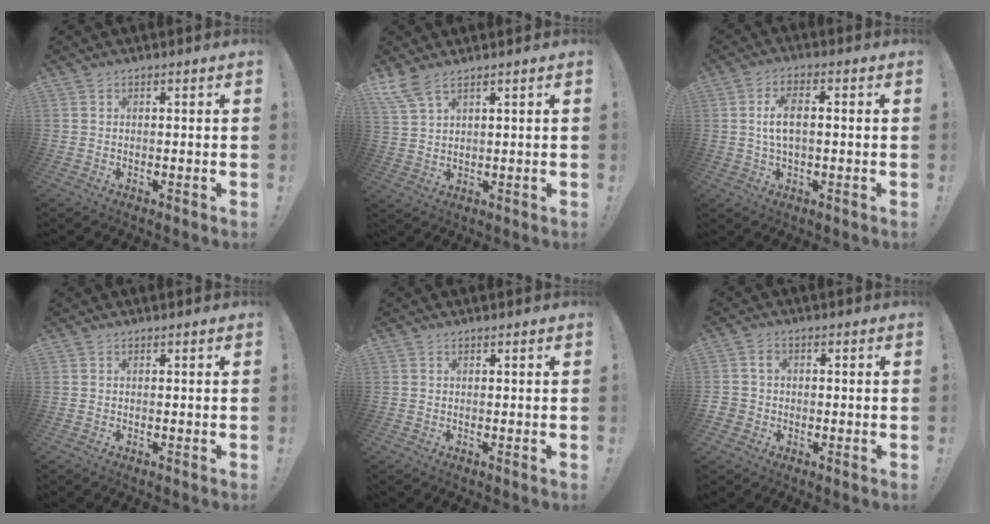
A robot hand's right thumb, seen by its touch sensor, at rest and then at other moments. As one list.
[{"total": 5.8, "force": [4.6, 1.5, 3.3], "torque": [-0.073, -0.016, 0.088]}, {"total": 6.7, "force": [0.6, 3.1, 5.9], "torque": [-0.100, 0.004, 0.009]}, {"total": 0.0}, {"total": 0.0}, {"total": 3.6, "force": [-0.2, 3.2, 1.7], "torque": [-0.033, 0.011, -0.002]}]